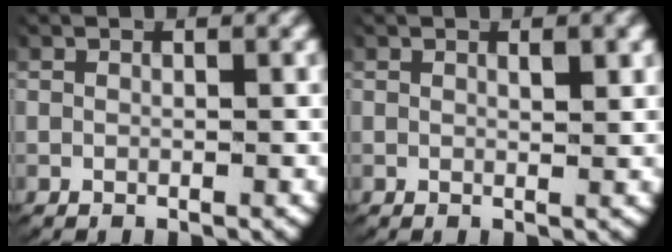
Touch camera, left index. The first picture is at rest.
{"total": 0.9, "force": [0.6, 0.0, 0.8], "torque": [-0.010, -0.006, 0.011]}